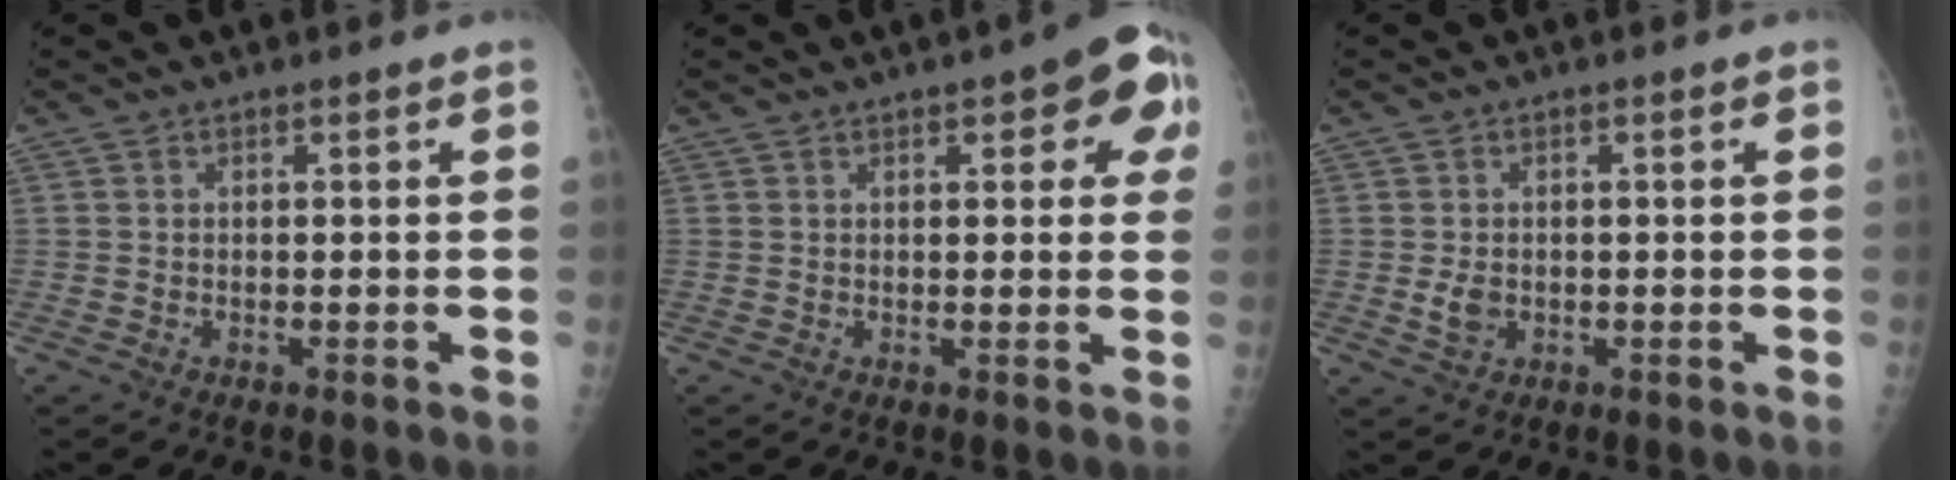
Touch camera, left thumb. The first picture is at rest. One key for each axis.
{"total": 9.6, "fx": 3.8, "fy": 3.7, "fz": 8.0, "tx": -0.060, "ty": 0.002, "tz": 0.035}
{"total": 2.6, "fx": -0.4, "fy": 2.0, "fz": 1.6, "tx": -0.028, "ty": -0.001, "tz": -0.005}